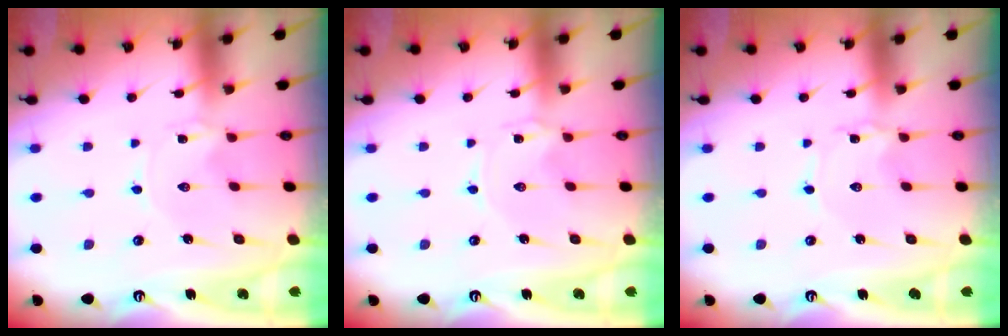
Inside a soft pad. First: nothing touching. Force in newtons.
{"total": 0.0}
{"total": 0.9, "press": 0.9, "slide": 0.1}